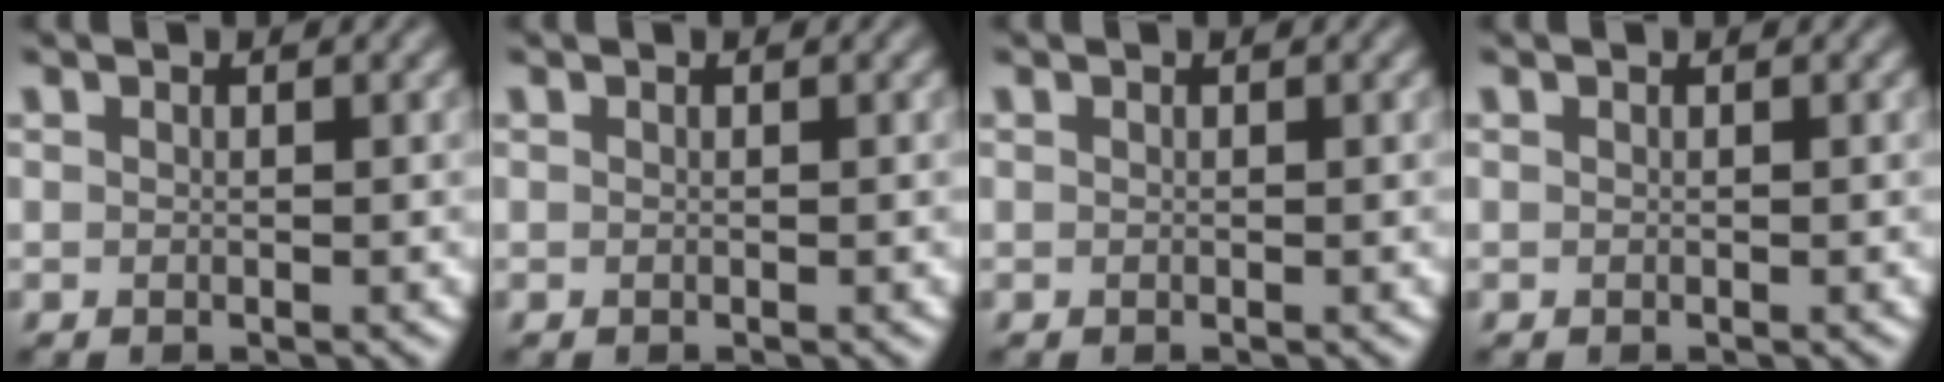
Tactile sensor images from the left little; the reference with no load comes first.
{"total": 0.0}
{"total": 0.0}
{"total": 0.0}